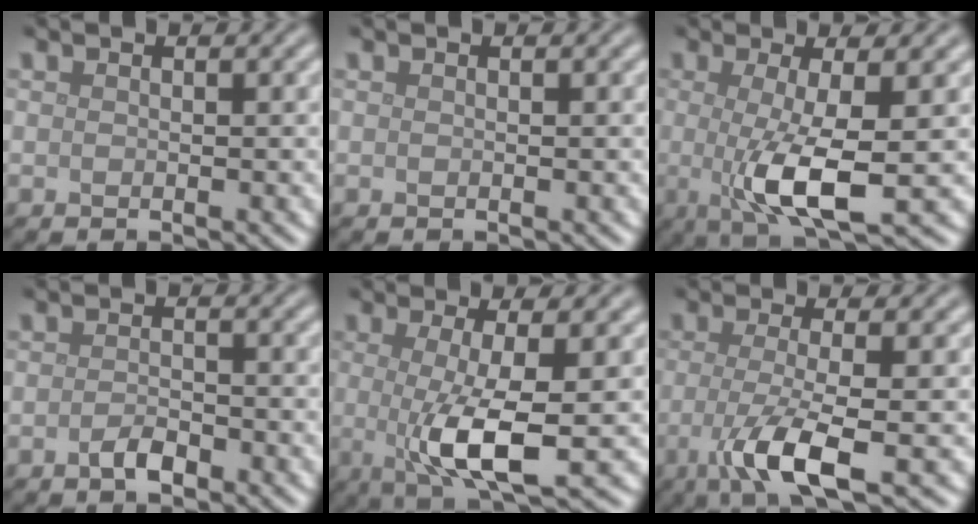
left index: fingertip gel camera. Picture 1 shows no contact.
{"total": 0.0}
{"total": 6.2, "force": [-0.4, 1.4, 6.0], "torque": [-0.103, -0.007, -0.011]}
{"total": 1.6, "force": [-1.0, 0.7, 1.1], "torque": [-0.023, 0.001, -0.020]}
{"total": 6.3, "force": [-0.4, 1.4, 6.1], "torque": [-0.104, -0.007, -0.010]}
{"total": 5.5, "force": [-1.6, 1.2, 5.1], "torque": [-0.098, -0.010, -0.037]}